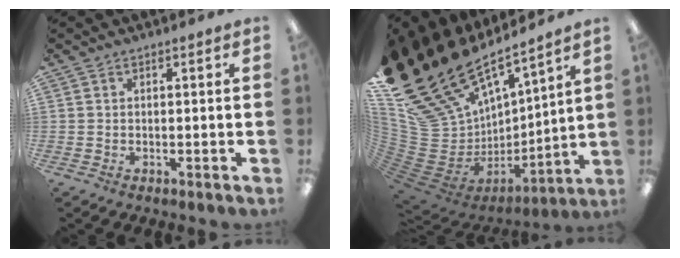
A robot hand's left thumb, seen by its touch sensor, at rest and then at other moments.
{"total": 26.7, "force": [19.3, 13.8, 12.3], "torque": [-0.186, -0.193, 0.416]}